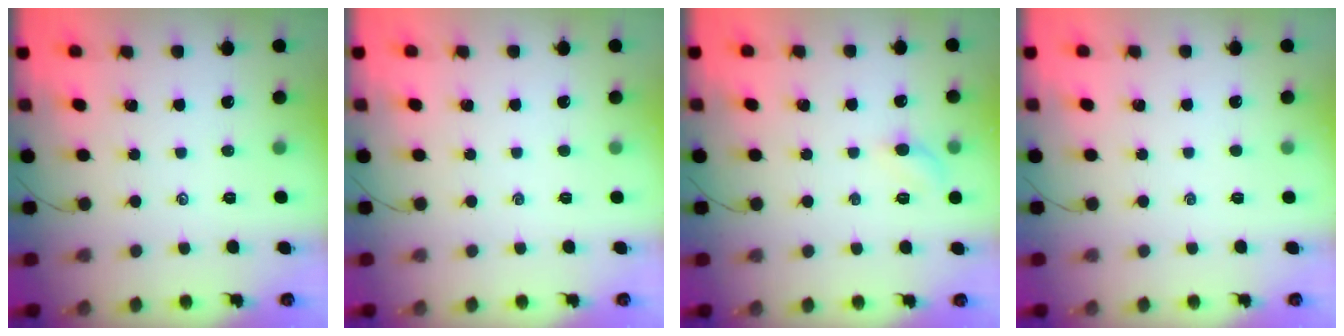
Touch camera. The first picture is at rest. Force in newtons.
{"total": 0.0}
{"total": 5.2, "press": 5.1, "slide": 0.9}
{"total": 0.0}